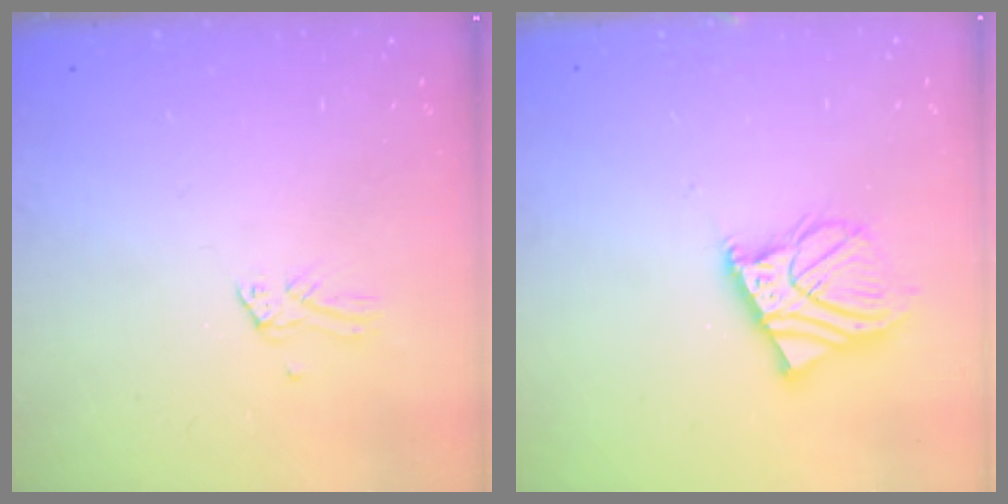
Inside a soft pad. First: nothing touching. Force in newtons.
{"total": 10.4, "press": 10.3, "slide": 1.7}